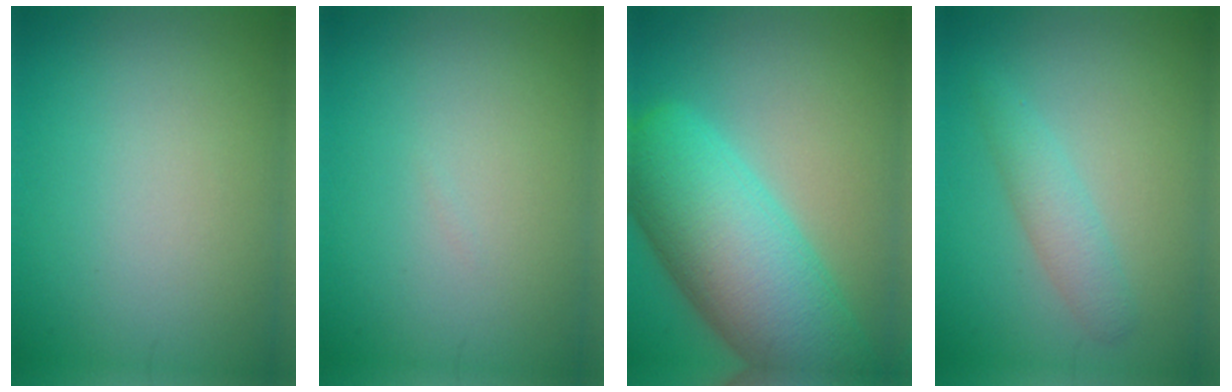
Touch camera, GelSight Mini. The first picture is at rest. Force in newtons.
{"total": 0.0}
{"total": 12.0, "press": 12.0, "slide": 0.5}
{"total": 2.3, "press": 2.3, "slide": 0.0}